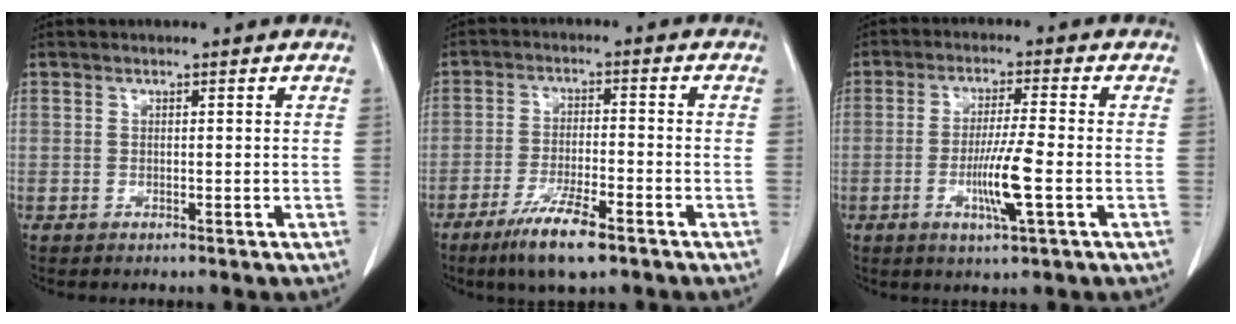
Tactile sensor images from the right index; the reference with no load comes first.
{"total": 8.4, "force": [-5.6, 1.1, 6.3], "torque": [-0.120, -0.016, -0.095]}
{"total": 7.2, "force": [-2.1, -0.3, 6.9], "torque": [-0.128, -0.012, -0.039]}